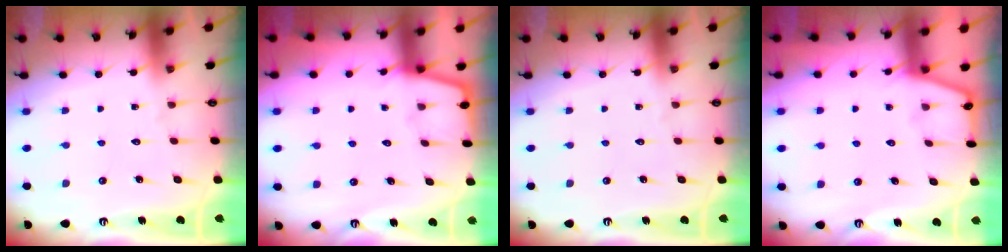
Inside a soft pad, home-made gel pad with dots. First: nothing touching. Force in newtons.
{"total": 2.7, "press": 2.6, "slide": 0.4}
{"total": 0.0}
{"total": 2.4, "press": 2.3, "slide": 0.5}